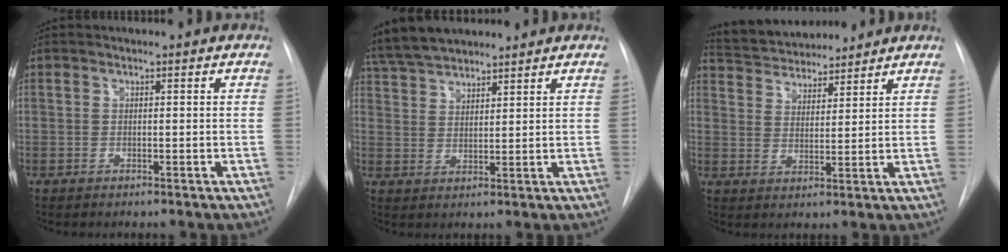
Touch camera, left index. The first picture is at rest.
{"total": 10.2, "force": [9.4, 2.1, 3.4], "torque": [-0.068, 0.032, 0.177]}
{"total": 11.2, "force": [10.5, 2.8, 2.8], "torque": [-0.044, 0.021, 0.177]}